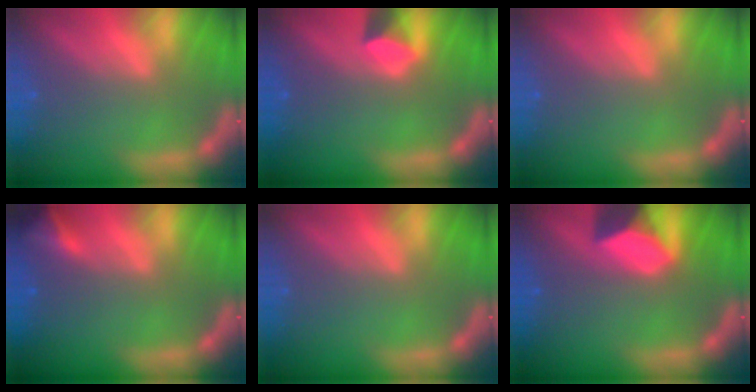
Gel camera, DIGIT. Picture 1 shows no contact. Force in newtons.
{"total": 2.4}
{"total": 0.0}
{"total": 2.9}
{"total": 0.0}
{"total": 6.4}